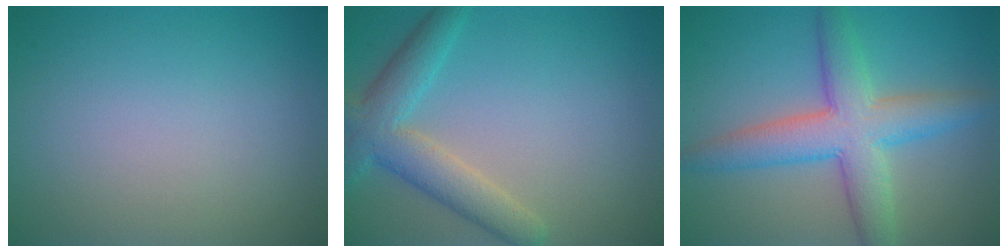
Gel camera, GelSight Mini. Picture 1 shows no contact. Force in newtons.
{"total": 4.9, "press": 4.9, "slide": 0.3}
{"total": 6.7, "press": 6.7, "slide": 0.1}